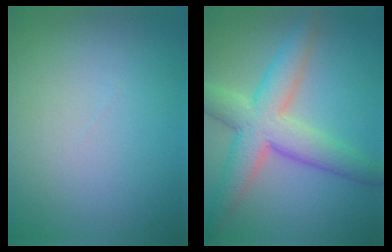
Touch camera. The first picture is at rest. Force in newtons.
{"total": 6.9, "press": 6.9, "slide": 0.4}